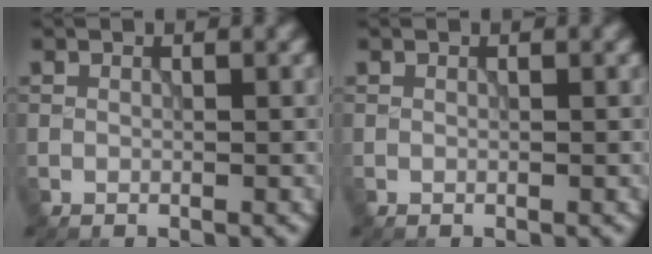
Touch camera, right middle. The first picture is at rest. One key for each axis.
{"total": 0.0}